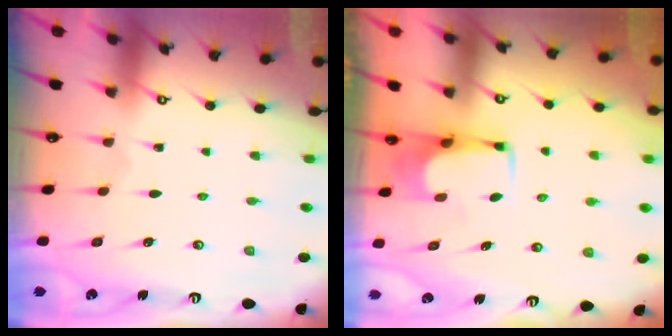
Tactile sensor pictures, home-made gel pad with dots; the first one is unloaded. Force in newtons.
{"total": 3.5, "press": 3.5, "slide": 0.2}